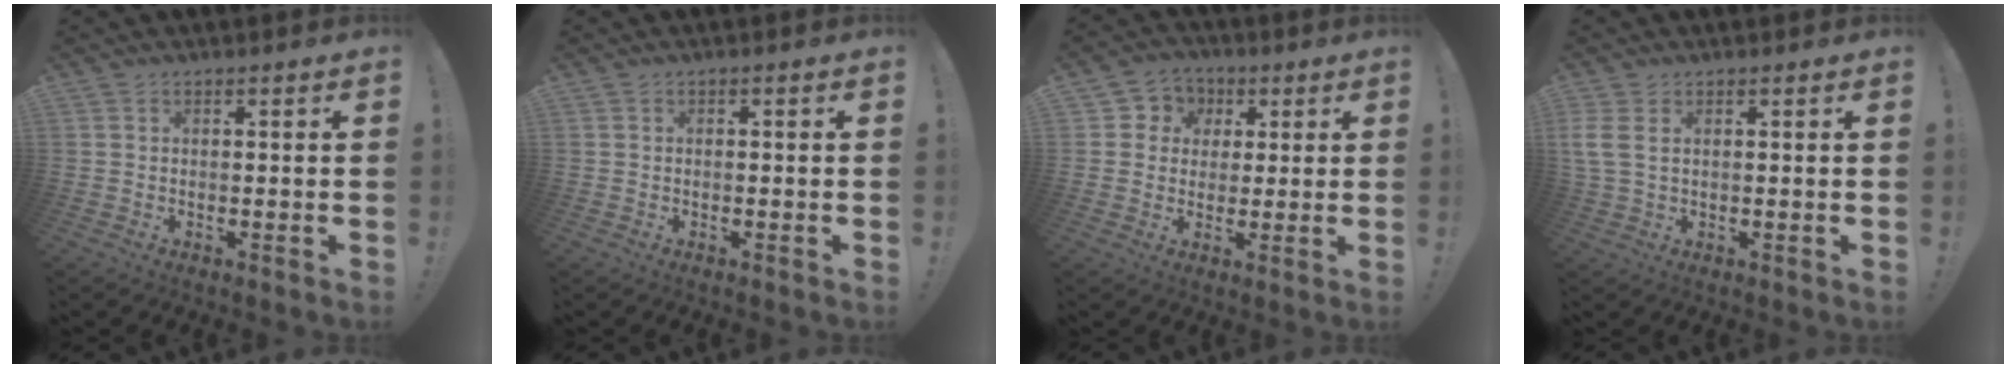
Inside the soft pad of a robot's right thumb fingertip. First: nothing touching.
{"total": 0.0}
{"total": 6.8, "force": [0.5, 6.7, 1.4], "torque": [-0.020, 0.005, 0.016]}
{"total": 4.4, "force": [1.5, 2.5, 3.3], "torque": [-0.082, 0.000, 0.031]}